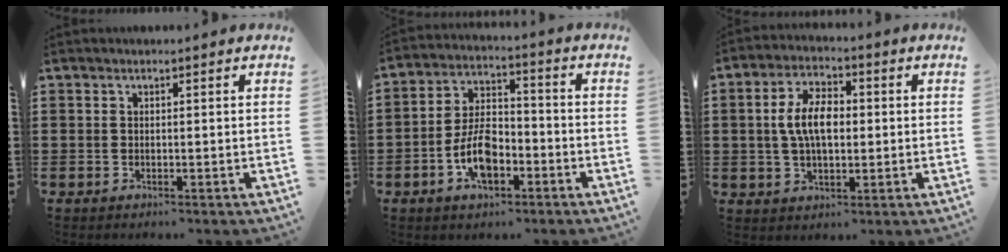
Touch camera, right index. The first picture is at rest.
{"total": 7.8, "force": [-3.0, 4.1, 5.9], "torque": [-0.129, 0.006, -0.059]}
{"total": 7.5, "force": [0.3, 3.9, 6.4], "torque": [-0.138, 0.011, 0.000]}